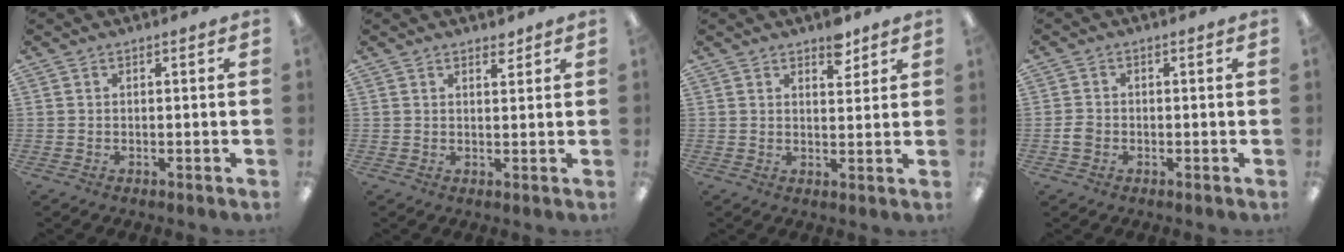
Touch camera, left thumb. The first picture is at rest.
{"total": 2.5, "force": [2.1, 0.8, 1.0], "torque": [-0.007, -0.011, 0.035]}
{"total": 5.6, "force": [4.1, 2.5, 2.8], "torque": [-0.016, -0.026, 0.065]}
{"total": 2.4, "force": [-0.6, 1.9, 1.3], "torque": [-0.023, 0.005, -0.012]}